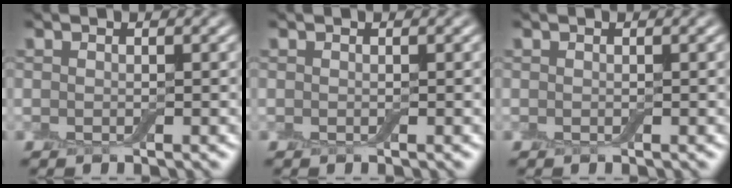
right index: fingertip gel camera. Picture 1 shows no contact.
{"total": 0.0}
{"total": 0.0}